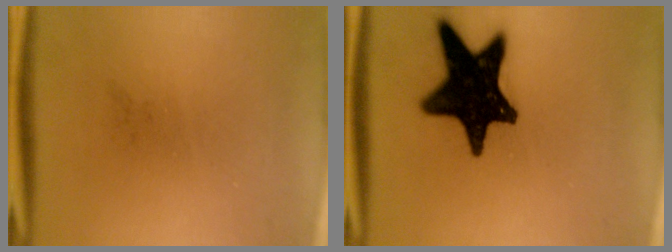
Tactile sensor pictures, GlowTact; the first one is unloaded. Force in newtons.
{"total": 19.0}